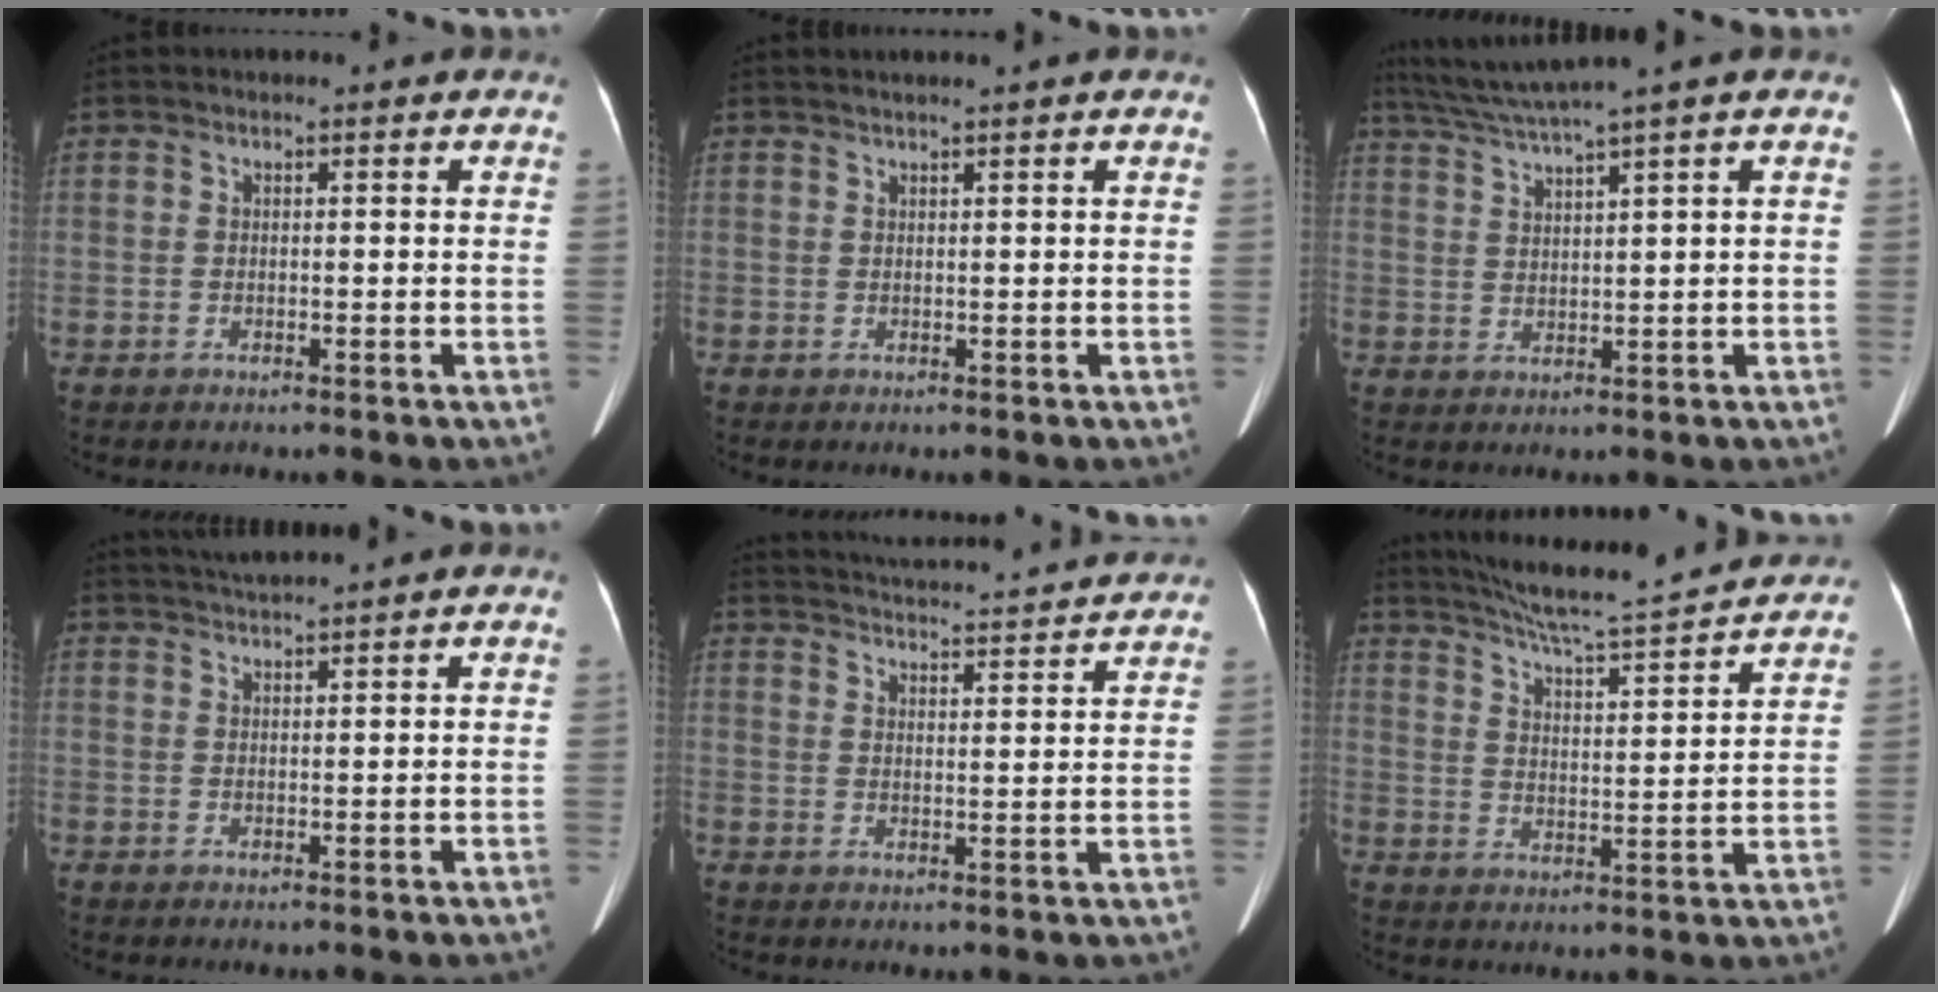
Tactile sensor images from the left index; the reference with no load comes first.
{"total": 2.0, "force": [1.7, -0.5, 1.1], "torque": [-0.014, 0.016, 0.034]}
{"total": 6.1, "force": [4.8, -2.0, 3.2], "torque": [-0.068, 0.006, 0.094]}
{"total": 3.3, "force": [3.0, -1.0, 1.1], "torque": [-0.018, 0.013, 0.058]}
{"total": 20.8, "force": [19.8, 1.3, 6.1], "torque": [-0.102, 0.004, 0.257]}
{"total": 19.3, "force": [17.8, 0.5, 7.5], "torque": [-0.127, -0.009, 0.246]}